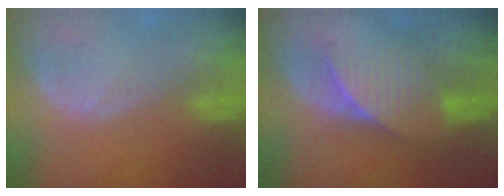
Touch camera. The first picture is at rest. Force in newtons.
{"total": 7.3, "press": 6.8, "slide": 2.7}